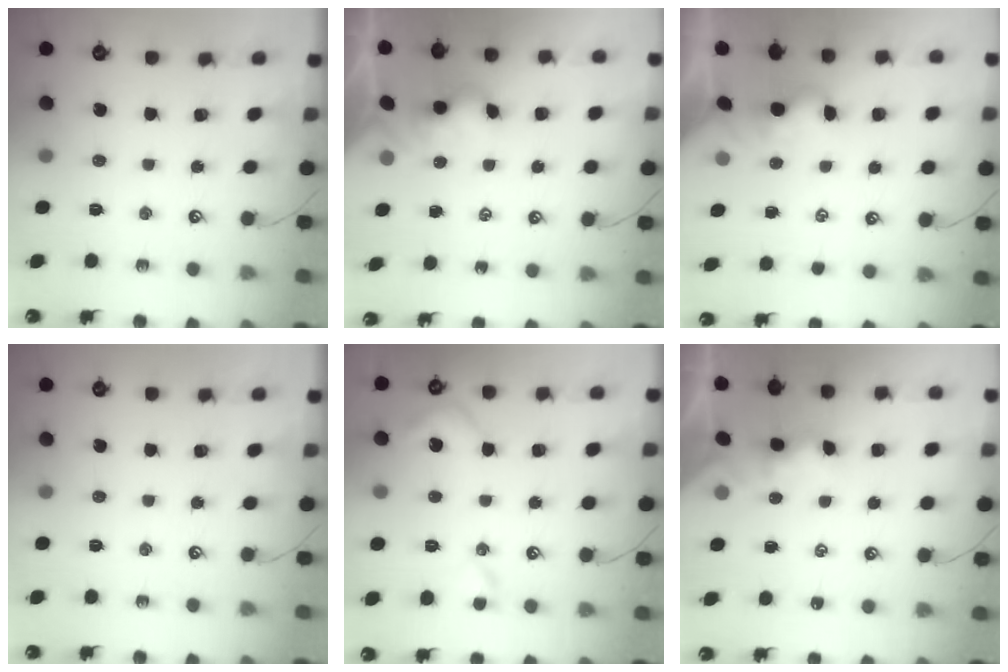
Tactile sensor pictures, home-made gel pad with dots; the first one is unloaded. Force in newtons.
{"total": 3.7, "press": 3.7, "slide": 0.3}
{"total": 1.8, "press": 1.8, "slide": 0.5}
{"total": 0.0}
{"total": 5.2, "press": 5.0, "slide": 1.1}
{"total": 1.7, "press": 1.6, "slide": 0.5}